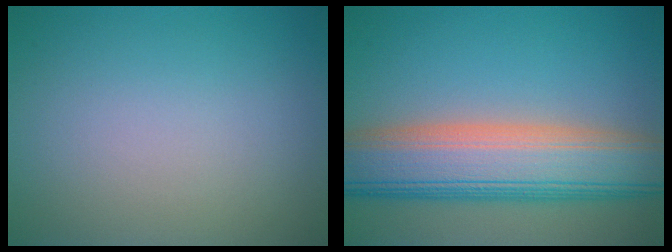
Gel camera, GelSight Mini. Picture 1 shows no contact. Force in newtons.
{"total": 10.6, "press": 10.6, "slide": 0.7}